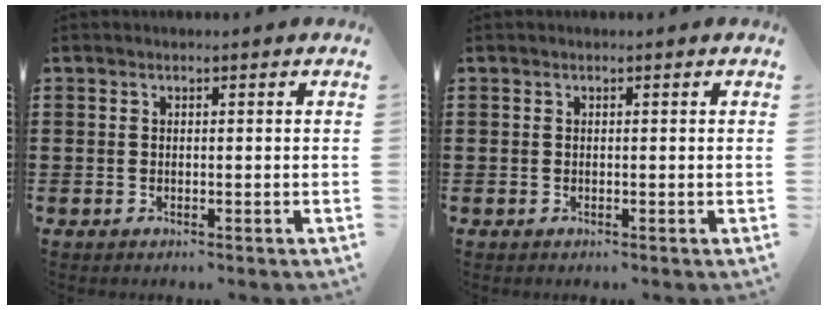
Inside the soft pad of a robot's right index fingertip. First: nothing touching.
{"total": 0.0}